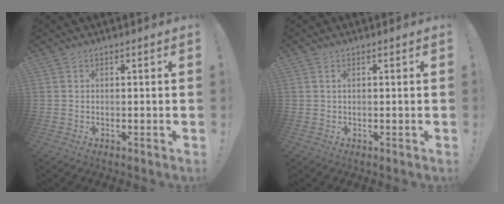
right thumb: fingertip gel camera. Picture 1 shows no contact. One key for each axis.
{"total": 0.9, "fx": 0.2, "fy": 0.1, "fz": 0.8, "tx": -0.022, "ty": 0.004, "tz": 0.004}